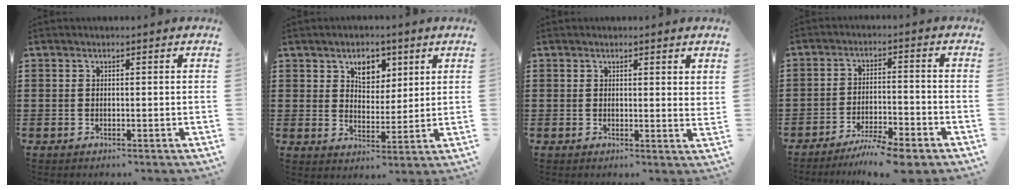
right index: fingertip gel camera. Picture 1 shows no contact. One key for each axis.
{"total": 5.2, "fx": 2.9, "fy": 3.6, "fz": 2.5, "tx": -0.049, "ty": 0.008, "tz": 0.048}
{"total": 1.2, "fx": 1.1, "fy": 0.3, "fz": 0.5, "tx": -0.006, "ty": 0.000, "tz": 0.019}
{"total": 5.6, "fx": -5.1, "fy": 0.0, "fz": 2.3, "tx": -0.045, "ty": -0.005, "tz": -0.097}